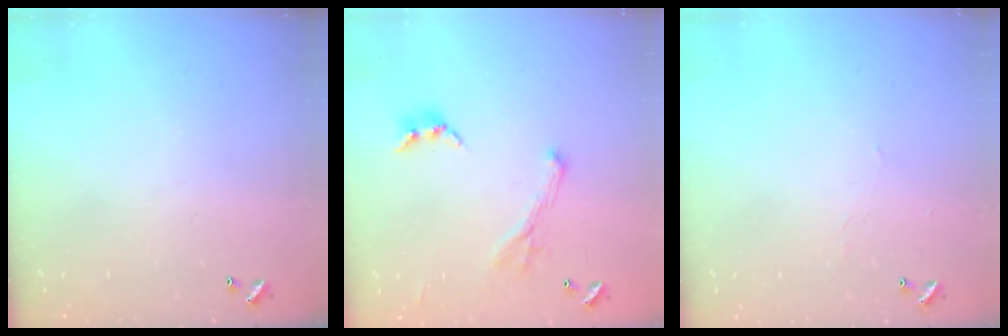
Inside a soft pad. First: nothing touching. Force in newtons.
{"total": 1.1, "press": 0.6, "slide": 0.9}
{"total": 0.9, "press": 0.7, "slide": 0.4}